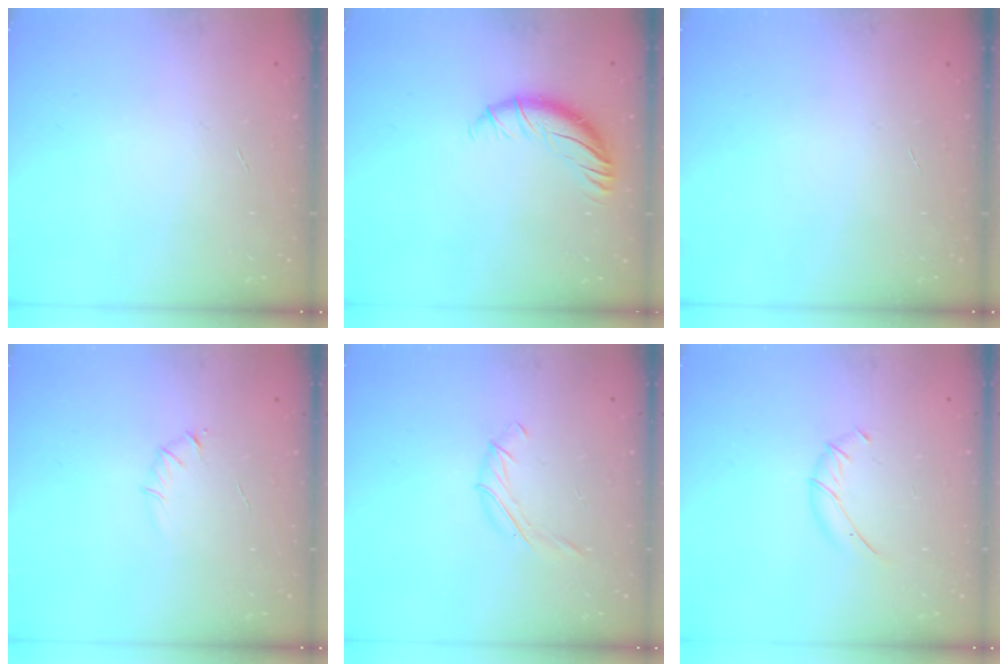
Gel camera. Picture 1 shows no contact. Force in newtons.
{"total": 9.6, "press": 9.5, "slide": 1.1}
{"total": 0.0}
{"total": 2.7, "press": 2.6, "slide": 0.8}
{"total": 6.0, "press": 5.7, "slide": 1.7}
{"total": 5.1, "press": 5.0, "slide": 0.8}